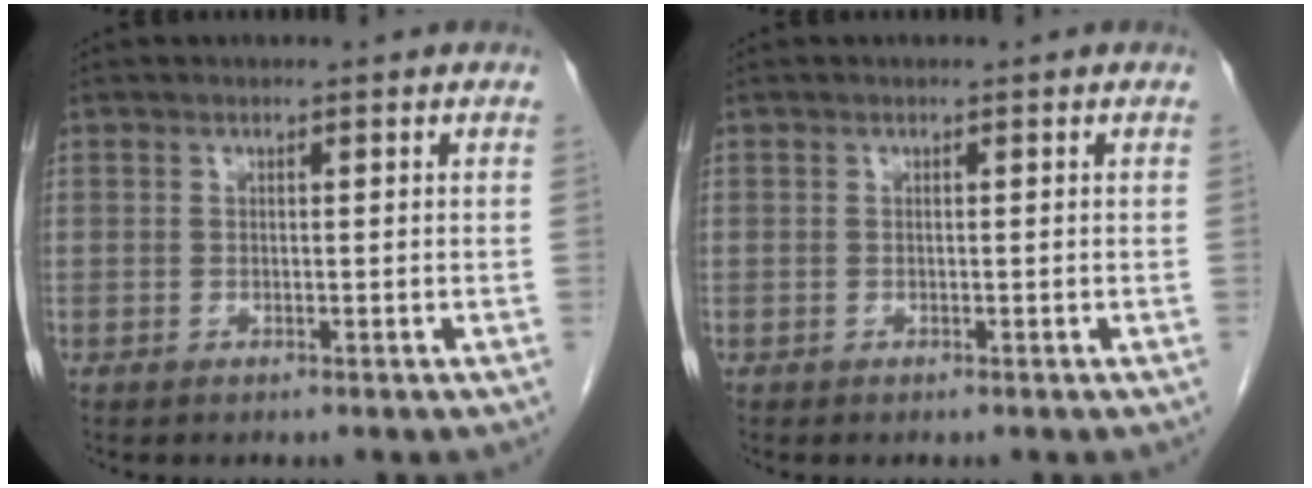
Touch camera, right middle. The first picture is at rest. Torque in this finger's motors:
{"motor_torque": [-0.33, -0.14, -0.01, -0.01]}